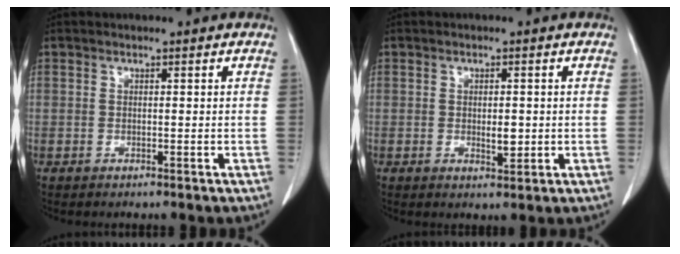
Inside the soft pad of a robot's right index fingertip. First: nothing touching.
{"total": 2.7, "force": [-0.2, 1.0, 2.5], "torque": [-0.043, -0.003, 0.000]}